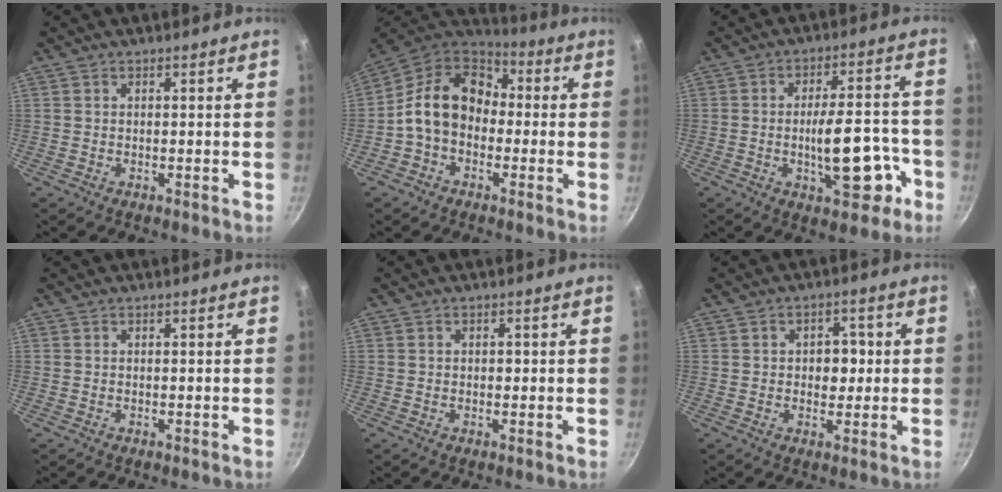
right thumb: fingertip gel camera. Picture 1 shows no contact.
{"total": 14.6, "force": [-0.7, 11.2, 9.4], "torque": [-0.130, 0.044, -0.034]}
{"total": 13.5, "force": [-4.4, 5.8, 11.4], "torque": [-0.133, 0.040, -0.053]}
{"total": 0.0}
{"total": 1.2, "force": [0.1, 0.9, 0.8], "torque": [-0.009, 0.005, 0.002]}
{"total": 5.2, "force": [0.4, 3.8, 3.5], "torque": [-0.018, 0.004, 0.001]}